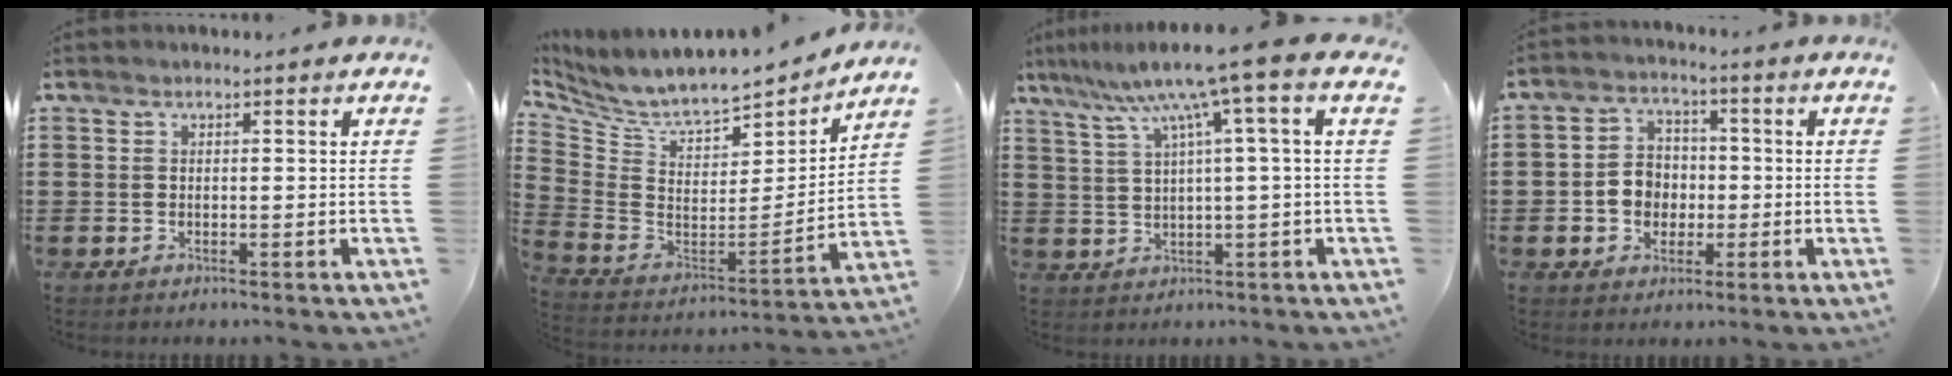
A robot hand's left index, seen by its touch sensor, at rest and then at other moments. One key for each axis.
{"total": 7.2, "fx": 6.6, "fy": 1.4, "fz": 2.4, "tx": -0.084, "ty": -0.061, "tz": 0.110}
{"total": 8.6, "fx": 3.9, "fy": -0.9, "fz": 7.5, "tx": -0.154, "ty": -0.018, "tz": 0.060}
{"total": 5.2, "fx": -1.1, "fy": 4.7, "fz": 1.8, "tx": -0.048, "ty": 0.017, "tz": -0.023}